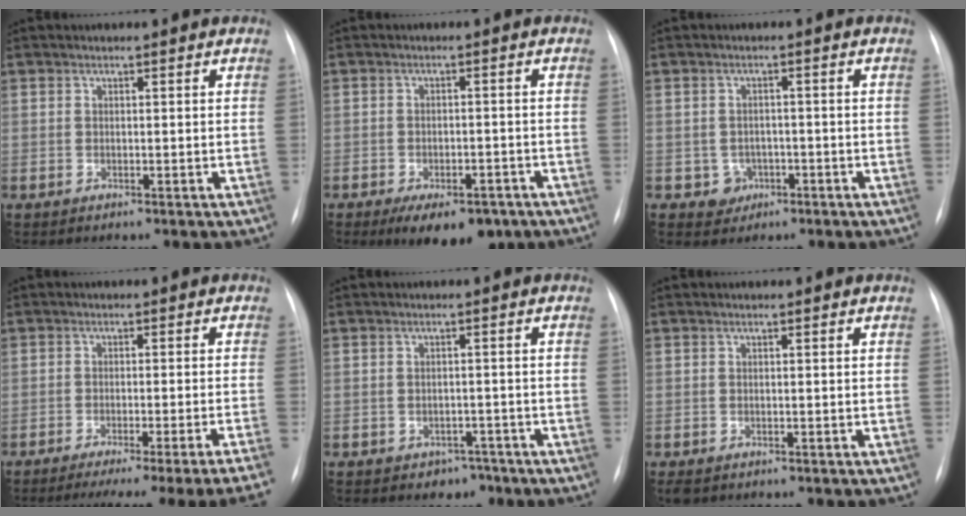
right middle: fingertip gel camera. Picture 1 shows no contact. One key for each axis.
{"total": 8.9, "fx": -6.0, "fy": 4.2, "fz": 5.2, "tx": -0.064, "ty": 0.000, "tz": -0.083}
{"total": 3.0, "fx": -1.1, "fy": 2.7, "fz": 0.5, "tx": 0.002, "ty": 0.009, "tz": -0.010}
{"total": 17.7, "fx": -15.4, "fy": -2.2, "fz": 8.6, "tx": -0.063, "ty": -0.030, "tz": -0.198}
{"total": 2.7, "fx": -1.7, "fy": 2.0, "fz": 0.4, "tx": -0.002, "ty": 0.013, "tz": -0.016}
{"total": 1.4, "fx": -0.9, "fy": 0.8, "fz": 0.7, "tx": -0.012, "ty": -0.002, "tz": -0.008}